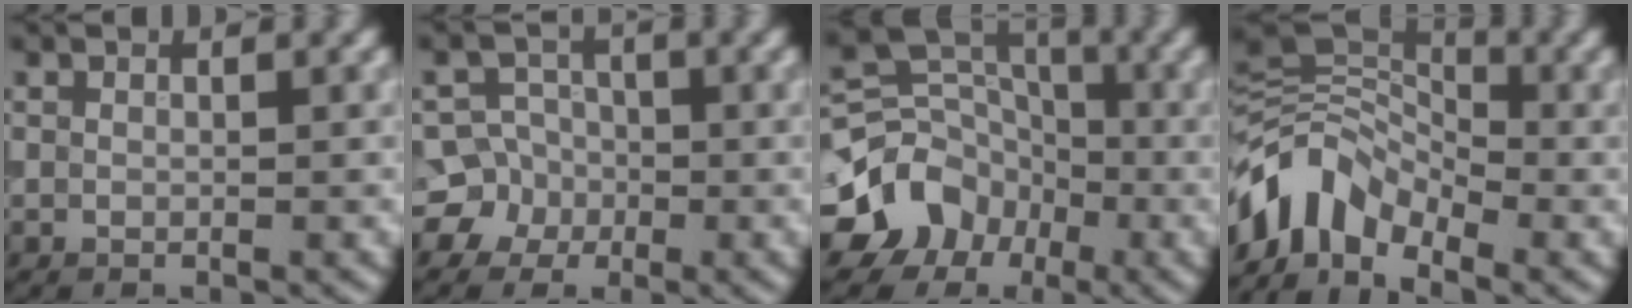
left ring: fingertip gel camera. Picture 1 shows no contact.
{"total": 5.9, "force": [-2.2, 5.5, 0.4], "torque": [0.013, 0.010, -0.059]}
{"total": 9.3, "force": [-4.2, 7.6, 3.4], "torque": [-0.052, -0.003, -0.084]}
{"total": 6.3, "force": [-3.5, 4.2, 3.2], "torque": [-0.051, 0.004, -0.079]}